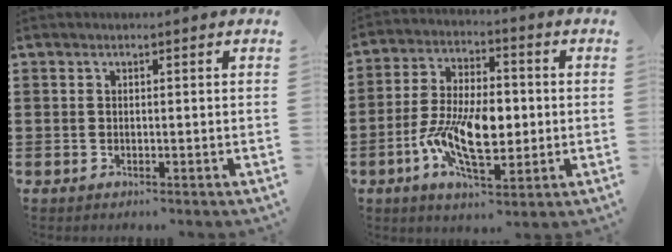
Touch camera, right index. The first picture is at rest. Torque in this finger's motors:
{"motor_torque": [2.14, 0.00, 1.05, 0.21]}